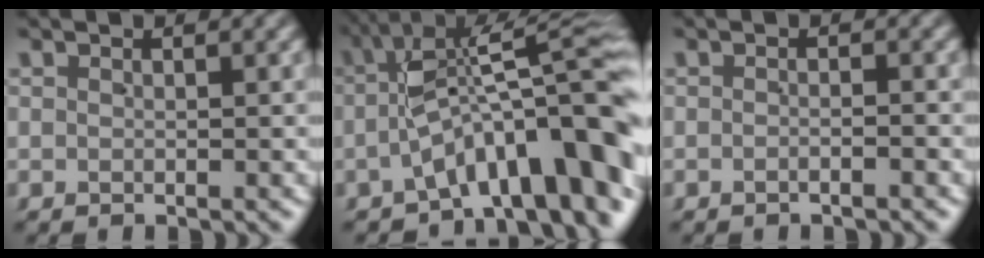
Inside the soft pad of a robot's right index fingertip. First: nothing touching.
{"total": 13.1, "force": [-2.6, 5.6, 11.5], "torque": [-0.157, -0.003, -0.032]}
{"total": 0.9, "force": [-0.8, 0.1, 0.4], "torque": [-0.001, 0.007, -0.022]}